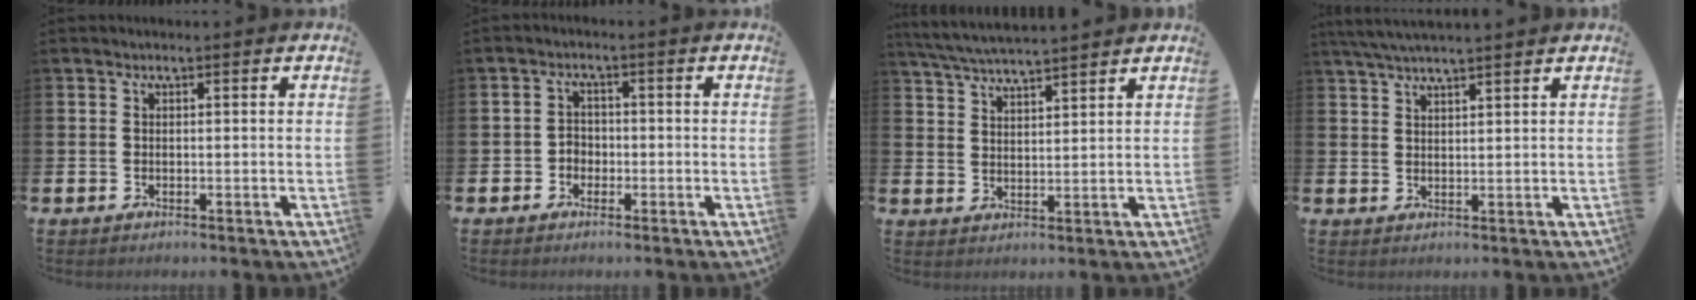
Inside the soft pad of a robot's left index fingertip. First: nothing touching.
{"total": 2.1, "force": [-1.1, 1.8, 0.5], "torque": [-0.010, 0.005, -0.026]}
{"total": 5.1, "force": [5.0, -0.1, 1.1], "torque": [-0.045, -0.020, 0.091]}
{"total": 3.8, "force": [3.6, -0.1, 1.4], "torque": [-0.045, -0.003, 0.068]}